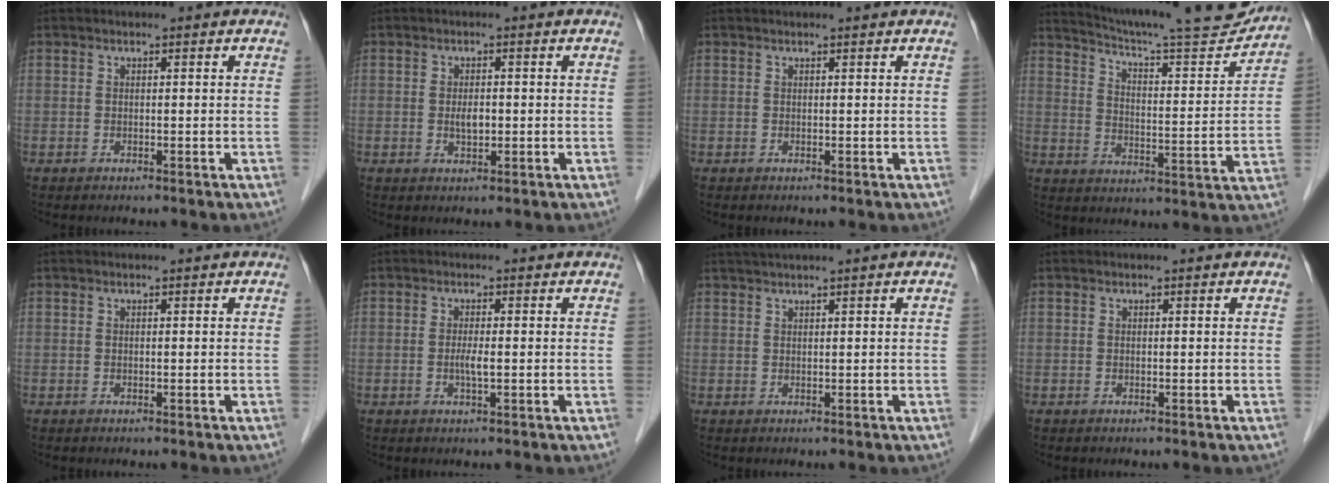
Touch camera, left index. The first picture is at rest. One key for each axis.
{"total": 2.1, "fx": -0.3, "fy": 1.0, "fz": 1.8, "tx": -0.036, "ty": -0.001, "tz": -0.002}
{"total": 1.0, "fx": 0.9, "fy": -0.1, "fz": 0.3, "tx": -0.007, "ty": 0.006, "tz": 0.014}
{"total": 19.0, "fx": 18.0, "fy": 0.9, "fz": 6.0, "tx": -0.100, "ty": -0.043, "tz": 0.244}
{"total": 0.0}
{"total": 1.8, "fx": -0.3, "fy": 0.1, "fz": 1.8, "tx": -0.039, "ty": -0.003, "tz": -0.005}
{"total": 2.5, "fx": 2.0, "fy": -0.7, "fz": 1.4, "tx": -0.027, "ty": 0.017, "tz": 0.043}
{"total": 0.0}